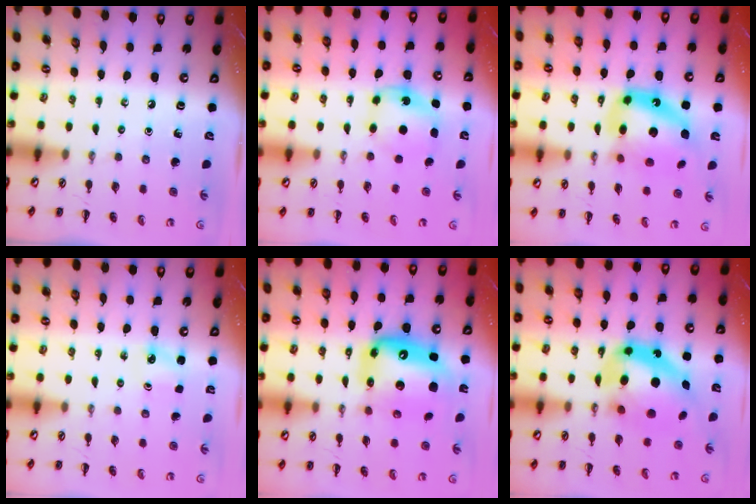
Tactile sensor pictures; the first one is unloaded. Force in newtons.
{"total": 6.1, "press": 6.1, "slide": 0.6}
{"total": 16.1, "press": 15.6, "slide": 4.2}
{"total": 3.1, "press": 2.9, "slide": 1.0}
{"total": 16.3, "press": 15.7, "slide": 4.4}
{"total": 18.5, "press": 17.9, "slide": 4.9}